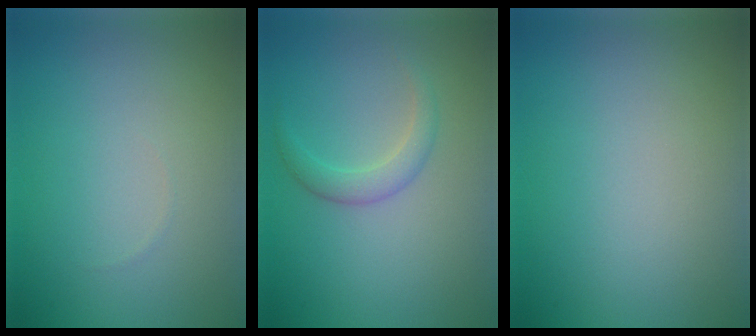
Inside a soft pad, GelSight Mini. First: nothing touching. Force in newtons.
{"total": 1.9, "press": 1.9, "slide": 0.2}
{"total": 0.0}